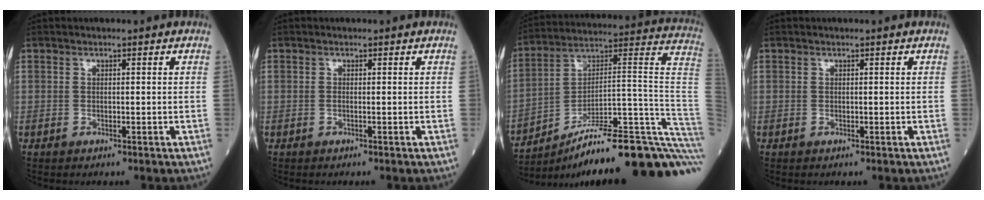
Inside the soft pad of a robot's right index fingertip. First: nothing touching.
{"total": 0.0}
{"total": 28.9, "force": [-21.5, 1.2, 19.3], "torque": [-0.153, 0.037, -0.313]}
{"total": 0.0}